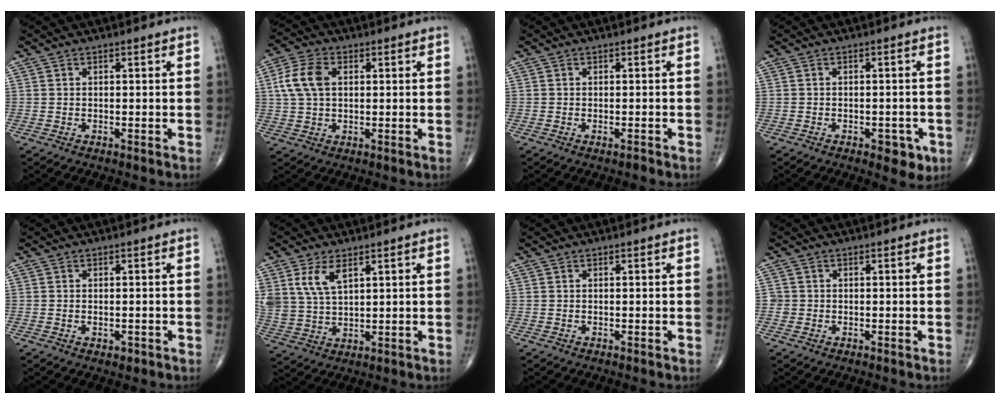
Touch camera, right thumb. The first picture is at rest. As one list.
[{"total": 7.7, "force": [1.5, 4.9, 5.8], "torque": [-0.125, 0.012, 0.029]}, {"total": 0.7, "force": [-0.5, 0.1, 0.5], "torque": [-0.009, 0.002, -0.009]}, {"total": 4.3, "force": [-2.0, 2.3, 3.0], "torque": [-0.020, 0.004, -0.024]}, {"total": 1.5, "force": [-0.5, 1.0, 1.1], "torque": [-0.015, 0.001, -0.003]}, {"total": 7.6, "force": [3.7, 4.0, 5.3], "torque": [-0.104, -0.011, 0.085]}, {"total": 0.0}, {"total": 1.2, "force": [-0.2, 1.1, 0.0], "torque": [0.007, 0.006, -0.005]}]